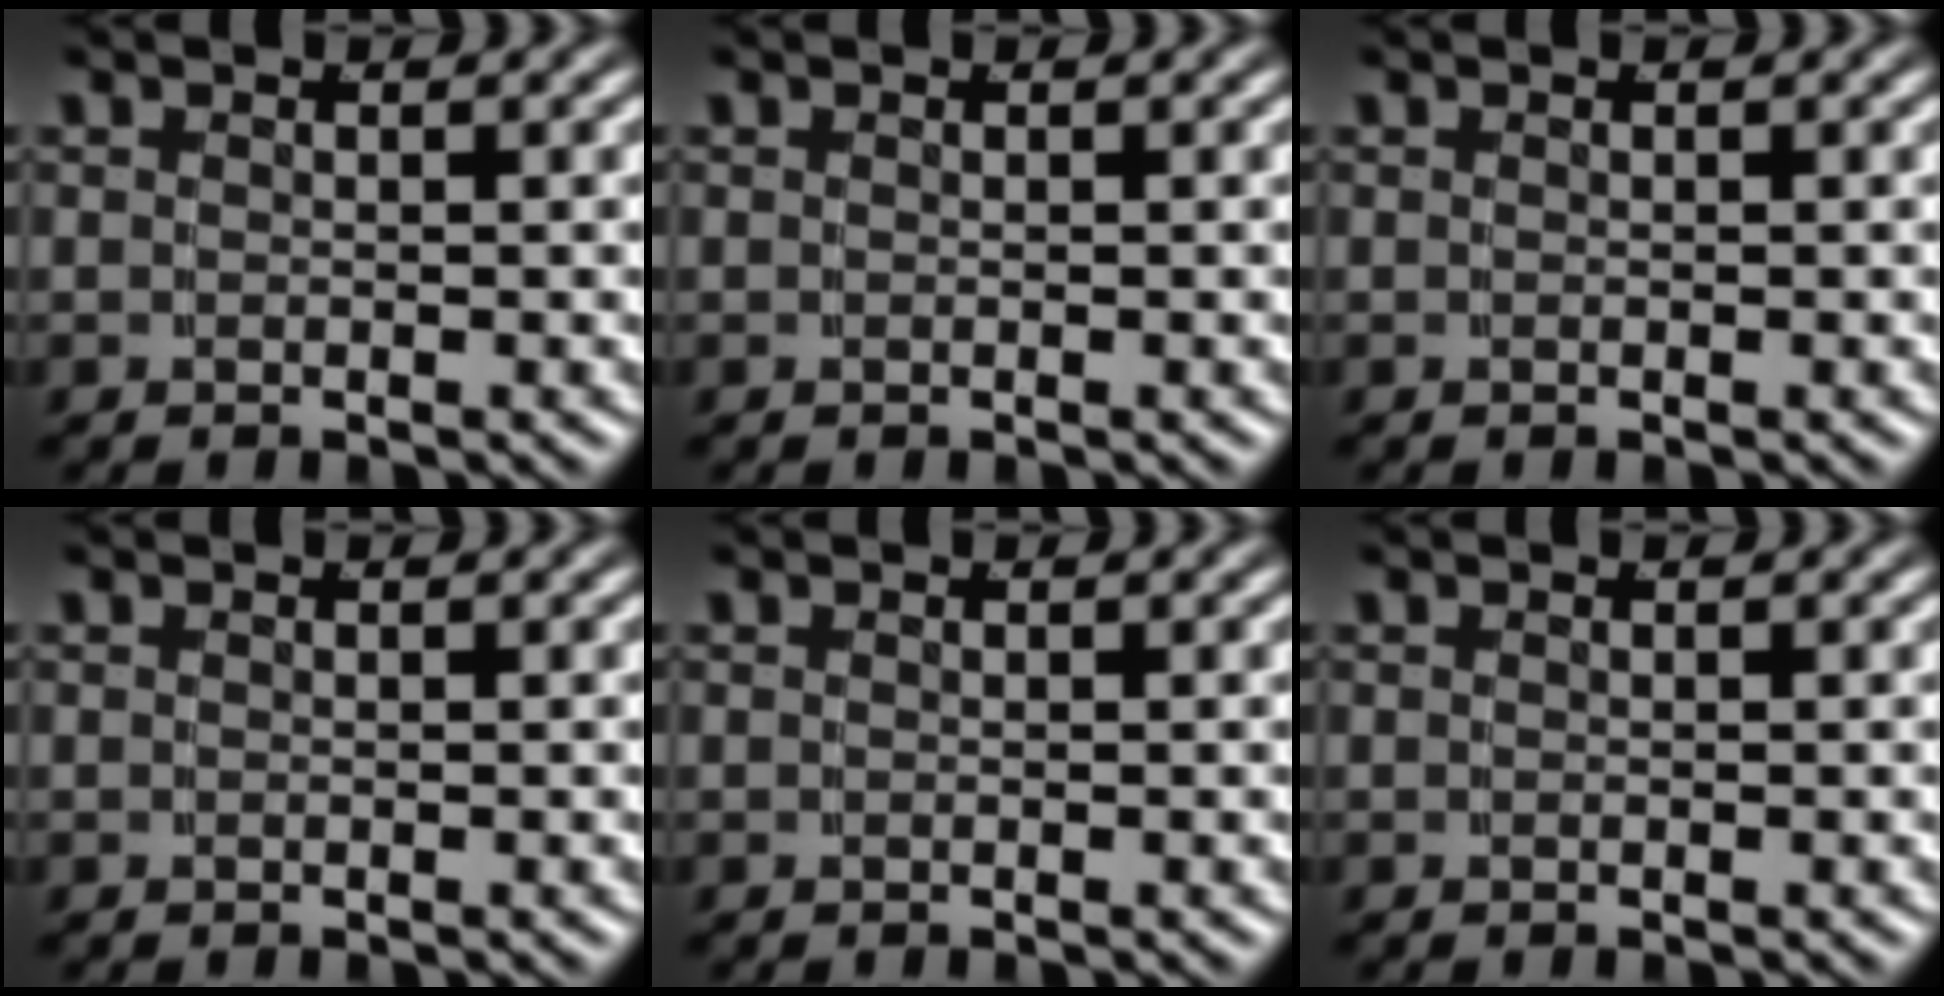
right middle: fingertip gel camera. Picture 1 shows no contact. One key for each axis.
{"total": 0.0}
{"total": 0.0}
{"total": 0.0}
{"total": 0.0}
{"total": 0.0}